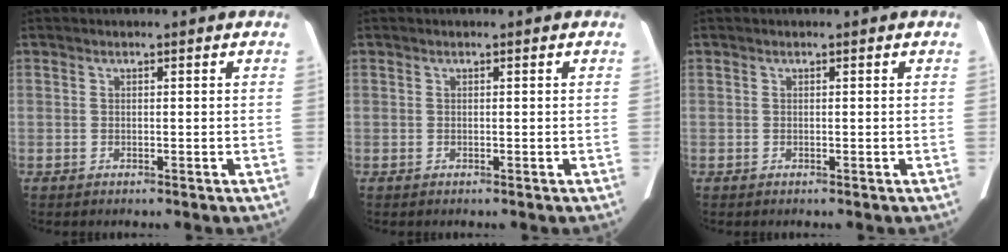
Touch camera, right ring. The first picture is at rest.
{"total": 0.0}
{"total": 0.0}